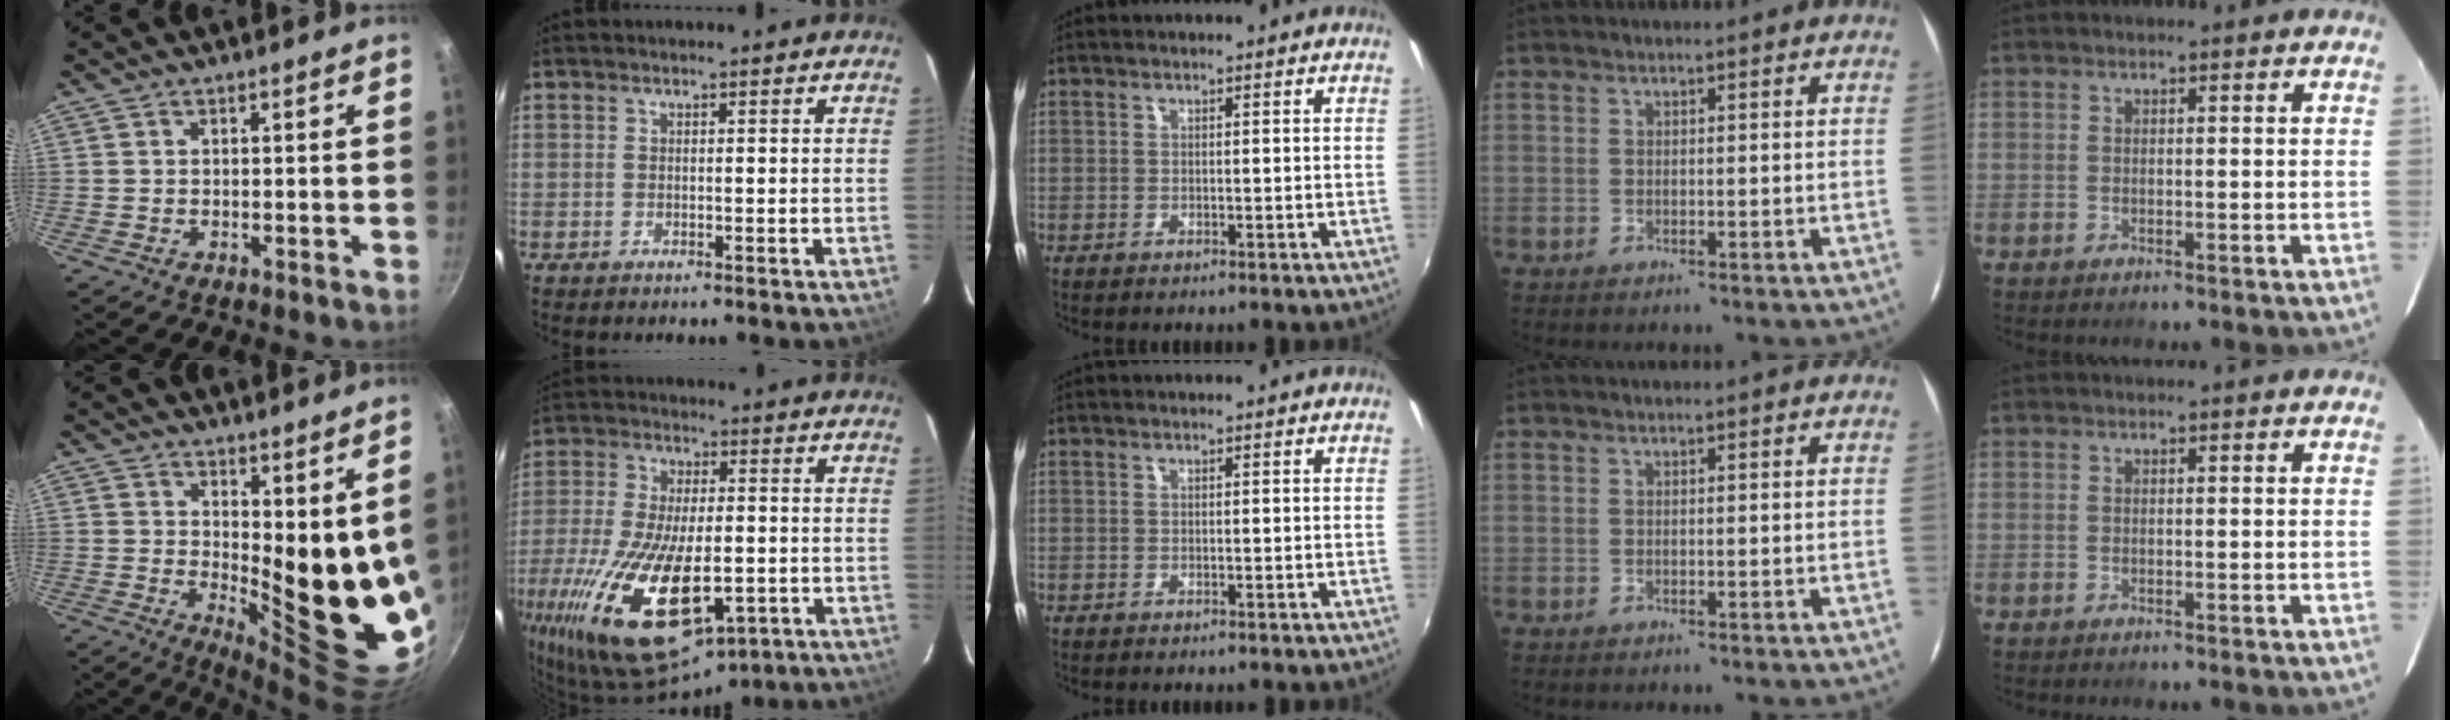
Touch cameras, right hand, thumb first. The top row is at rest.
{"thumb": {"total": 15.2, "force": [4.9, 5.6, 13.2], "torque": [-0.136, -0.066, 0.083]}, "index": {"total": 28.4, "force": [-10.7, 13.3, 22.7], "torque": [-0.489, -0.072, -0.166]}}